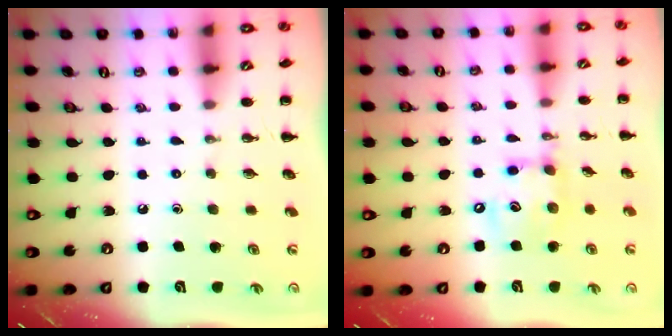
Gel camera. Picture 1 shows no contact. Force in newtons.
{"total": 11.1, "press": 11.0, "slide": 1.3}